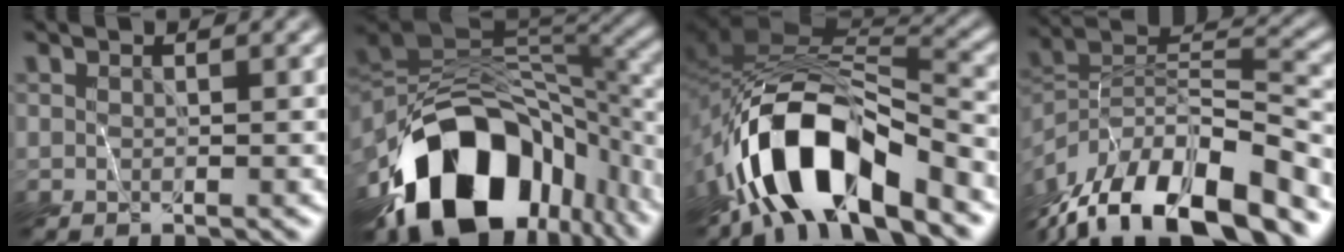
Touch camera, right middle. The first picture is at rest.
{"total": 15.8, "force": [-8.8, 8.5, 10.0], "torque": [-0.181, -0.011, -0.135]}
{"total": 11.3, "force": [-7.1, 4.2, 7.6], "torque": [-0.132, -0.001, -0.134]}
{"total": 14.2, "force": [-10.4, 4.7, 8.4], "torque": [-0.171, 0.006, -0.181]}